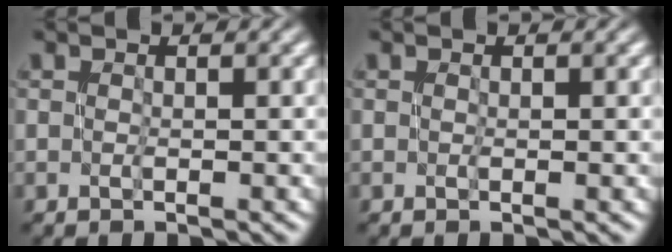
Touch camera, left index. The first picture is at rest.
{"total": 0.0}